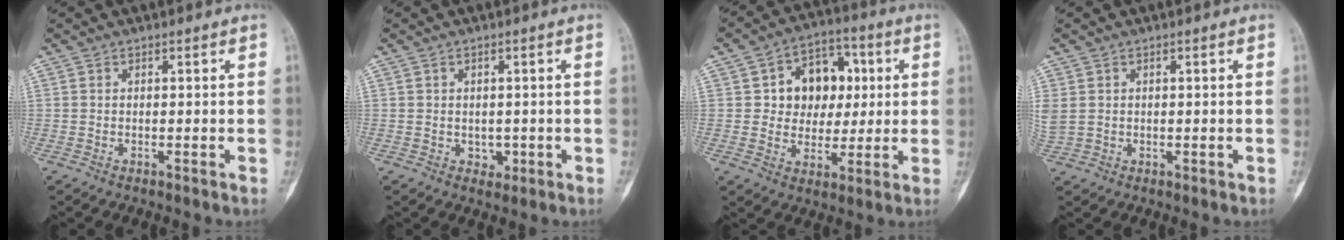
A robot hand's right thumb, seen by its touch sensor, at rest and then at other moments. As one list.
[{"total": 2.2, "force": [-0.3, 1.9, 1.0], "torque": [-0.005, 0.001, 0.002]}, {"total": 12.7, "force": [2.4, 10.1, 7.3], "torque": [-0.048, 0.009, 0.037]}, {"total": 3.7, "force": [0.7, 3.0, 2.1], "torque": [-0.064, 0.009, 0.023]}]